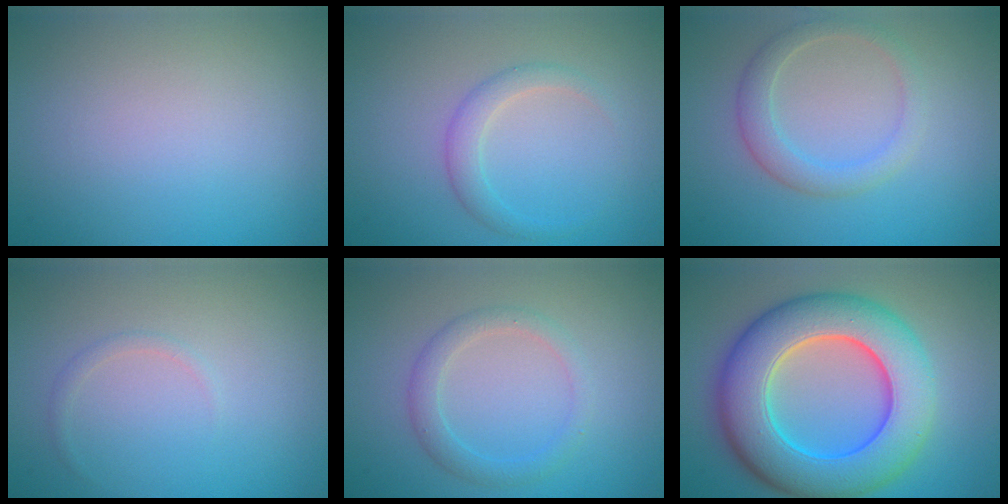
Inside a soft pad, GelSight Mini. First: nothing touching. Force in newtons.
{"total": 2.0, "press": 2.0, "slide": 0.0}
{"total": 2.7, "press": 2.7, "slide": 0.2}
{"total": 0.7, "press": 0.7, "slide": 0.0}
{"total": 2.2, "press": 2.2, "slide": 0.1}
{"total": 11.4, "press": 11.4, "slide": 0.4}